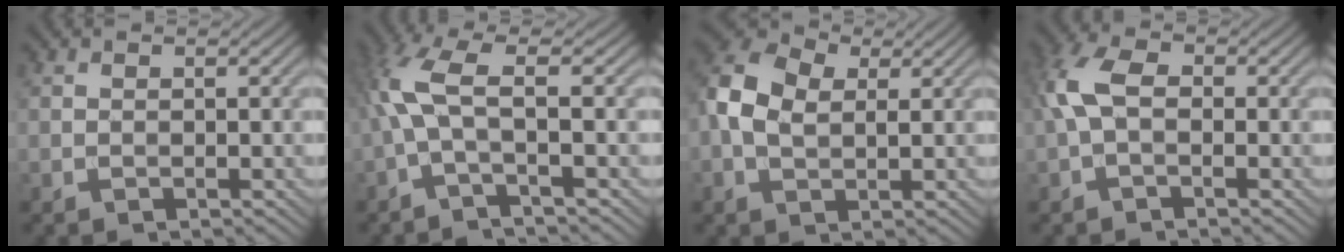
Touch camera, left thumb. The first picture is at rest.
{"total": 6.0, "force": [-0.5, 1.1, 5.9], "torque": [-0.137, 0.017, -0.025]}
{"total": 7.7, "force": [1.1, 5.1, 5.6], "torque": [-0.143, 0.006, 0.014]}
{"total": 5.1, "force": [-0.1, 2.9, 4.2], "torque": [-0.107, 0.015, -0.012]}